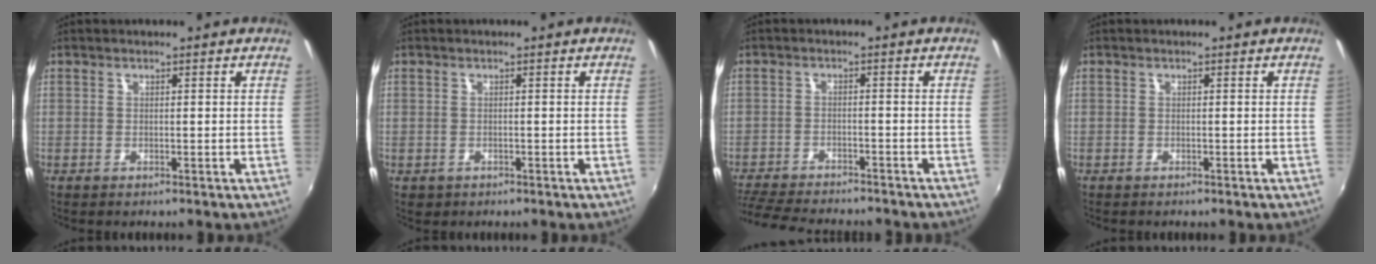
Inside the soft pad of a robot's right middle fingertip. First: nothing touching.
{"total": 1.4, "force": [-0.6, 1.2, 0.5], "torque": [-0.013, -0.004, -0.007]}
{"total": 13.2, "force": [-11.8, 2.8, 5.3], "torque": [-0.129, -0.022, -0.189]}
{"total": 0.6, "force": [-0.5, 0.2, 0.1], "torque": [-0.003, -0.003, -0.010]}